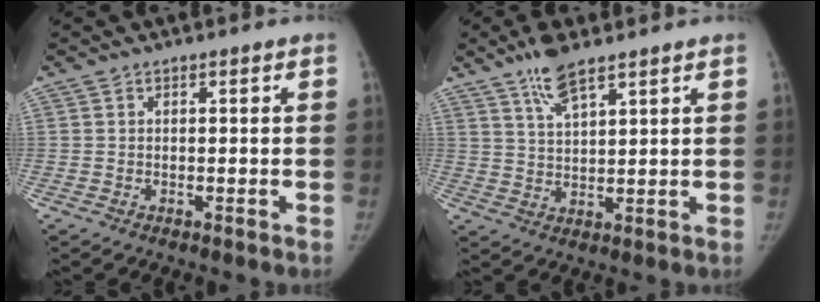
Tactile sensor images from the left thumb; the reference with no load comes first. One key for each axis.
{"total": 6.5, "fx": 4.7, "fy": 1.6, "fz": 4.2, "tx": -0.080, "ty": -0.020, "tz": 0.094}